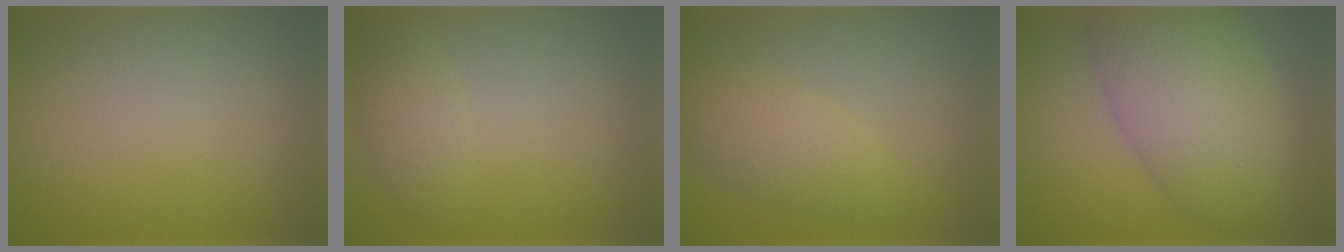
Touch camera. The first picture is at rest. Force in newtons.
{"total": 1.7, "press": 1.7, "slide": 0.1}
{"total": 3.3, "press": 3.3, "slide": 0.1}
{"total": 8.6, "press": 8.6, "slide": 0.3}